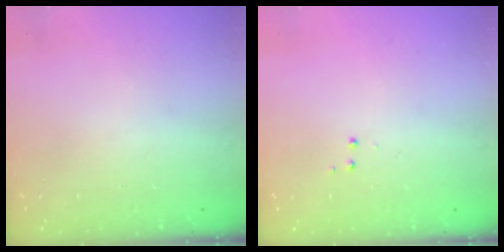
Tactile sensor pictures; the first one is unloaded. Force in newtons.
{"total": 2.9, "press": 2.8, "slide": 0.4}